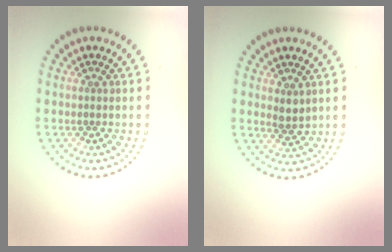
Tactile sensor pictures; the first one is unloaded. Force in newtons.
{"total": 1.6, "press": 1.4, "slide": 0.8}